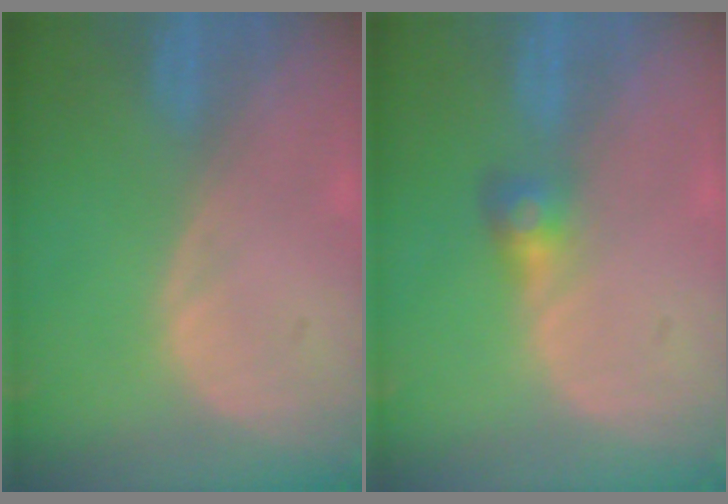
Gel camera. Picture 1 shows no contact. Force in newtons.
{"total": 2.8, "press": 2.6, "slide": 0.9}